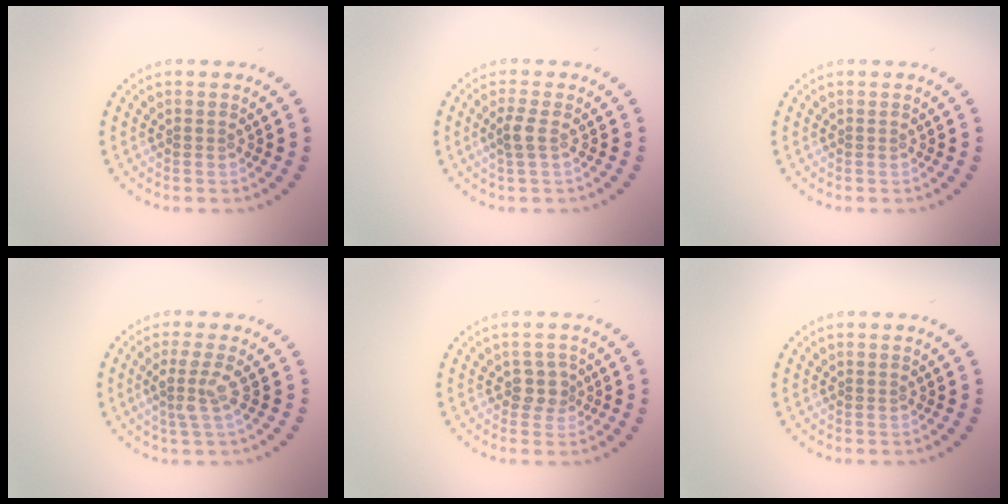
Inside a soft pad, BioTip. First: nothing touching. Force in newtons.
{"total": 1.6, "press": 1.4, "slide": 0.8}
{"total": 0.0}
{"total": 2.6, "press": 1.9, "slide": 1.7}
{"total": 1.8, "press": 1.5, "slide": 0.9}
{"total": 0.0}